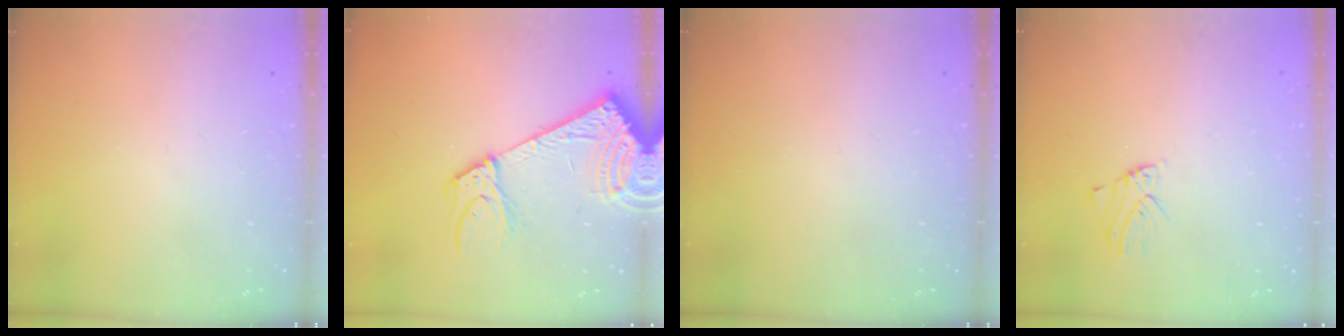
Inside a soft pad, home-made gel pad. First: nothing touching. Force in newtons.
{"total": 15.2, "press": 14.9, "slide": 3.4}
{"total": 0.0}
{"total": 2.1, "press": 2.1, "slide": 0.2}